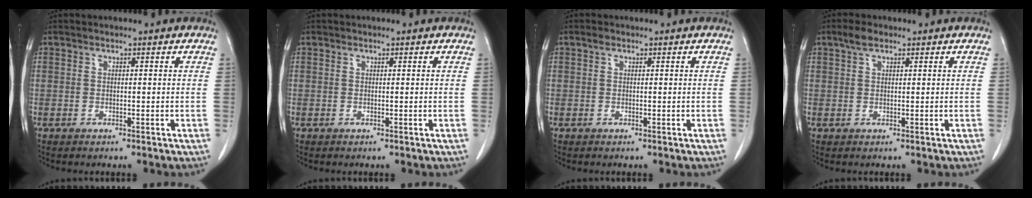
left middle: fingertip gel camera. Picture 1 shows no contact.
{"total": 0.0}
{"total": 0.6, "force": [0.3, 0.4, 0.3], "torque": [-0.005, 0.005, 0.004]}
{"total": 2.1, "force": [1.4, 0.9, 1.3], "torque": [-0.030, 0.010, 0.027]}